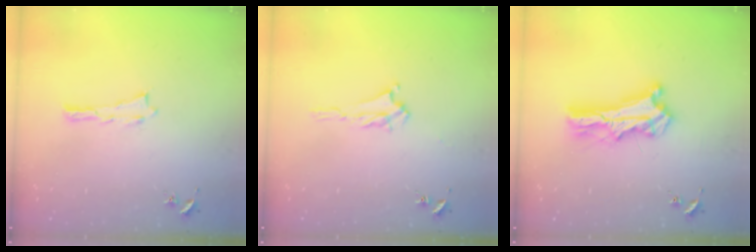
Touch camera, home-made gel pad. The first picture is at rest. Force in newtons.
{"total": 2.4, "press": 2.4, "slide": 0.5}
{"total": 8.4, "press": 8.3, "slide": 0.8}